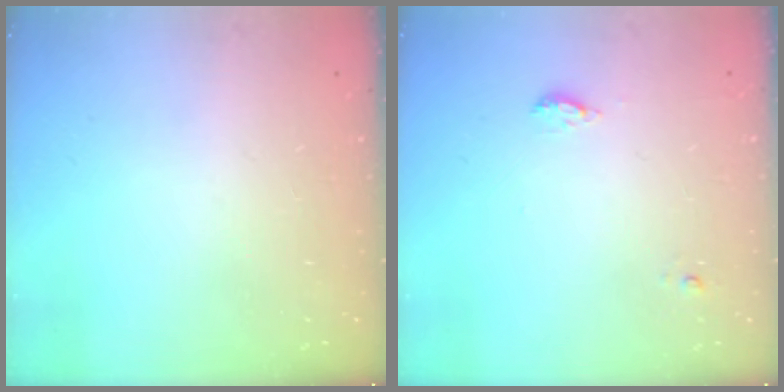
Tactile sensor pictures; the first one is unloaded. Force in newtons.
{"total": 5.3, "press": 5.0, "slide": 1.7}